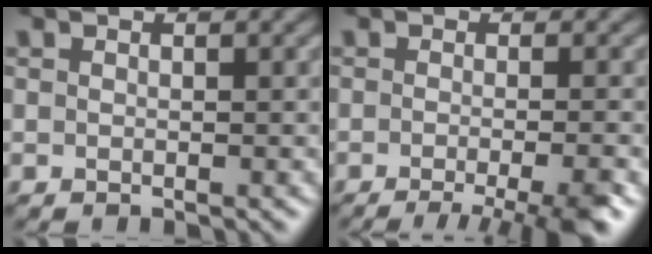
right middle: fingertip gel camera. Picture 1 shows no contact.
{"total": 6.5, "force": [-3.7, 1.7, 5.1], "torque": [-0.051, -0.008, -0.050]}